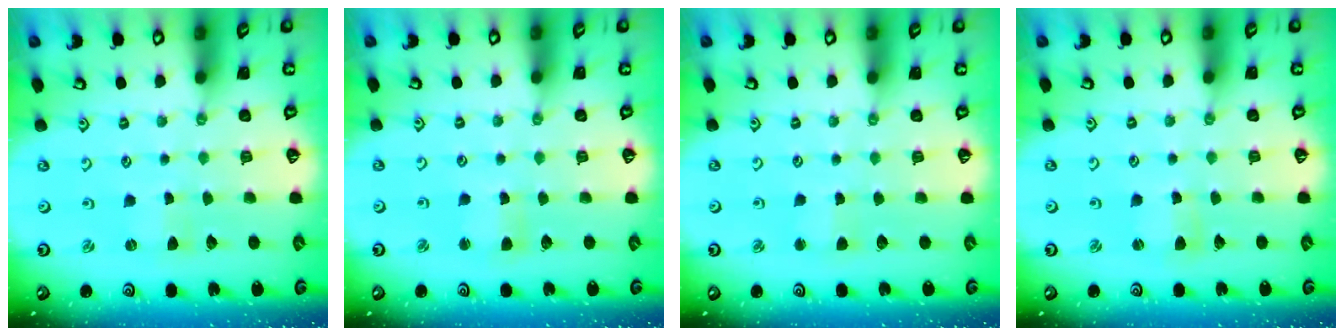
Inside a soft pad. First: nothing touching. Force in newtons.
{"total": 2.8, "press": 2.8, "slide": 0.3}
{"total": 2.7, "press": 2.7, "slide": 0.3}
{"total": 2.1, "press": 2.1, "slide": 0.2}